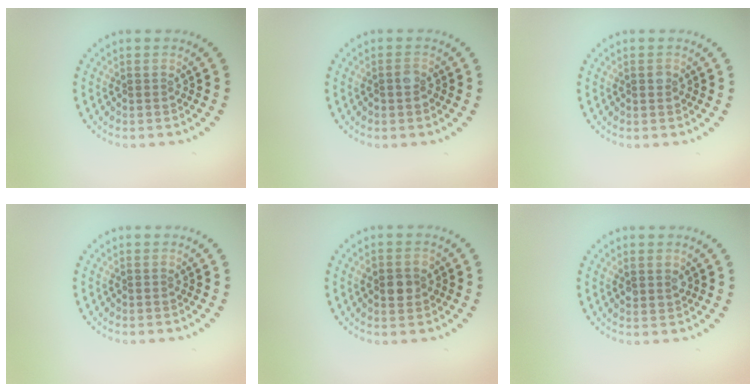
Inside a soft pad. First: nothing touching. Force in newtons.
{"total": 1.0, "press": 0.9, "slide": 0.4}
{"total": 0.9, "press": 0.8, "slide": 0.1}
{"total": 0.0}
{"total": 2.6, "press": 2.5, "slide": 0.3}
{"total": 1.5, "press": 1.3, "slide": 0.7}